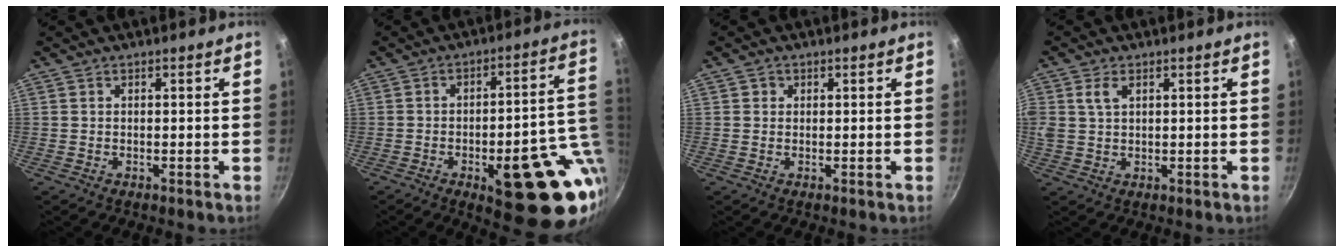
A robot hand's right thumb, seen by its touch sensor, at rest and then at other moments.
{"total": 20.8, "force": [-5.1, 7.2, 18.8], "torque": [-0.192, 0.013, -0.062]}
{"total": 1.2, "force": [0.3, 1.1, 0.2], "torque": [0.002, 0.001, 0.001]}
{"total": 4.3, "force": [1.6, 2.7, 2.8], "torque": [-0.054, 0.002, 0.031]}